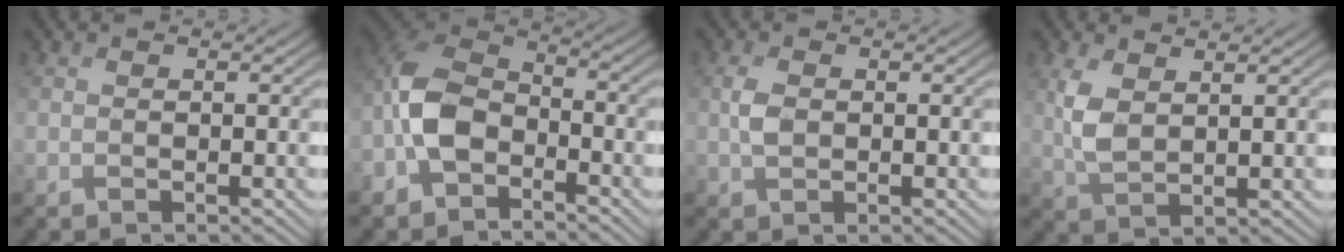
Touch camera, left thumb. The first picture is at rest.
{"total": 7.8, "force": [-3.4, 4.8, 5.2], "torque": [-0.113, 0.011, -0.087]}
{"total": 1.8, "force": [0.7, 1.0, 1.4], "torque": [-0.035, 0.007, 0.014]}
{"total": 4.2, "force": [2.3, 1.6, 3.1], "torque": [-0.082, 0.007, 0.050]}